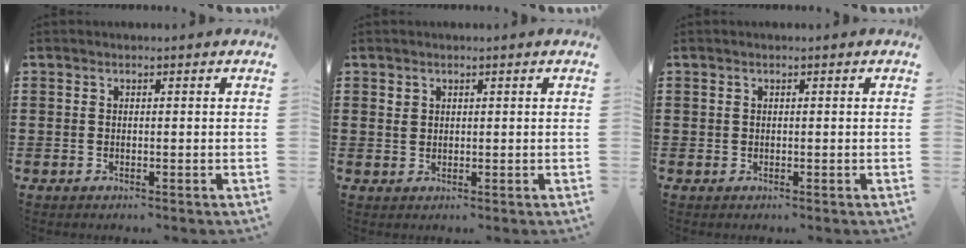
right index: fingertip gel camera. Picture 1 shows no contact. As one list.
[{"total": 1.2, "force": [0.7, 0.9, 0.3], "torque": [-0.007, 0.002, 0.015]}, {"total": 0.0}]